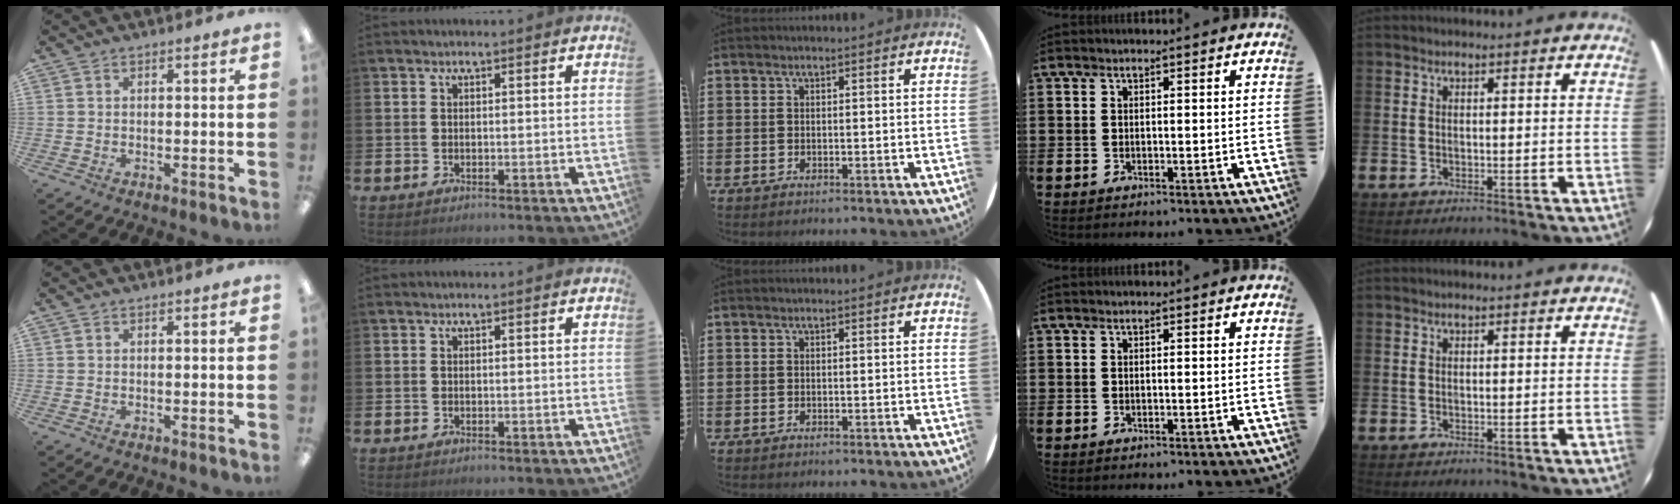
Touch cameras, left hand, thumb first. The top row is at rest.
{}